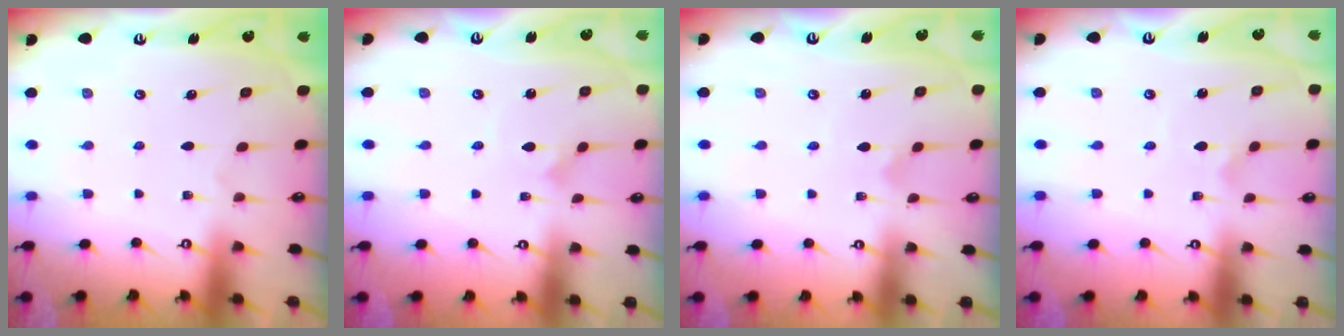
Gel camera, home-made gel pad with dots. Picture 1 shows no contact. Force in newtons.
{"total": 1.4, "press": 1.4, "slide": 0.1}
{"total": 2.0, "press": 2.0, "slide": 0.2}
{"total": 2.1, "press": 2.1, "slide": 0.1}